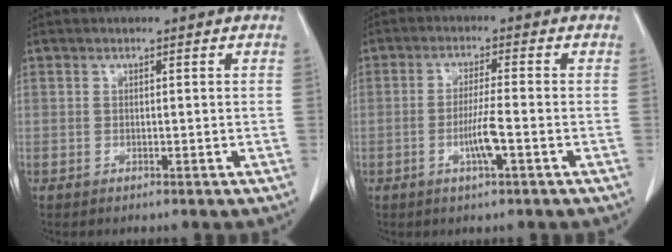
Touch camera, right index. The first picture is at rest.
{"total": 4.6, "force": [-1.6, 0.0, 4.3], "torque": [-0.082, -0.006, -0.030]}